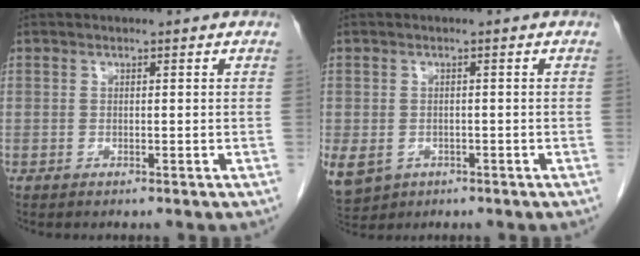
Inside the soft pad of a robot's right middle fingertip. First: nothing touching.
{"total": 11.2, "force": [-4.4, 9.3, 4.6], "torque": [-0.143, -0.007, -0.054]}